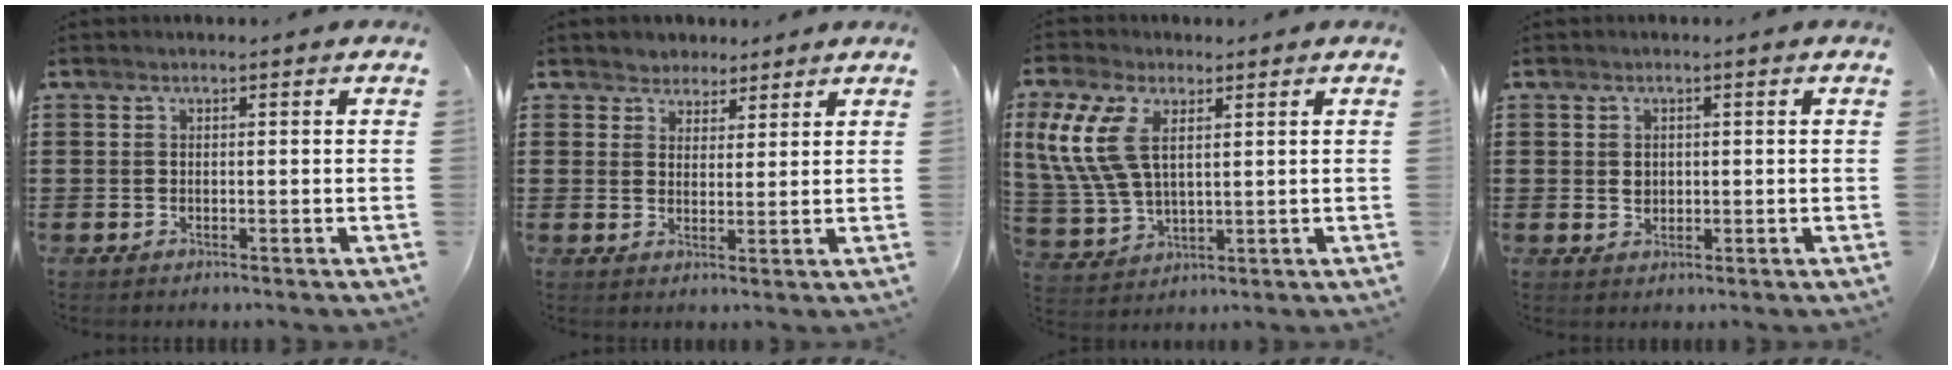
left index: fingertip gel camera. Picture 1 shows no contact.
{"total": 3.1, "force": [2.4, 1.9, -0.5], "torque": [-0.007, 0.007, 0.044]}
{"total": 10.0, "force": [3.5, 5.4, 7.6], "torque": [-0.190, 0.004, 0.060]}
{"total": 1.4, "force": [0.2, 1.3, 0.6], "torque": [-0.015, 0.008, 0.003]}